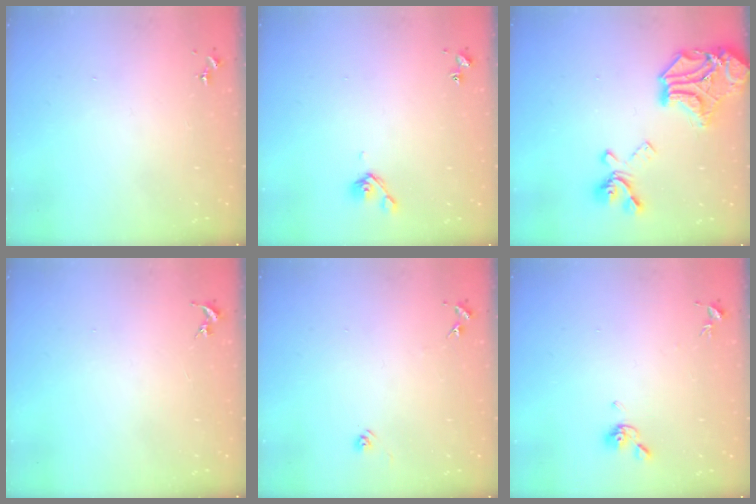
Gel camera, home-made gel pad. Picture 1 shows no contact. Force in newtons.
{"total": 4.9, "press": 4.8, "slide": 0.9}
{"total": 23.2, "press": 23.0, "slide": 2.9}
{"total": 0.0}
{"total": 6.3, "press": 6.3, "slide": 0.5}
{"total": 7.5, "press": 7.4, "slide": 1.1}